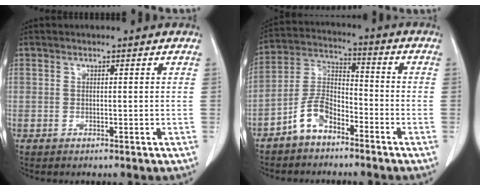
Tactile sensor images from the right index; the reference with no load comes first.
{"total": 7.4, "force": [-4.9, 3.7, 4.2], "torque": [-0.096, 0.016, -0.101]}